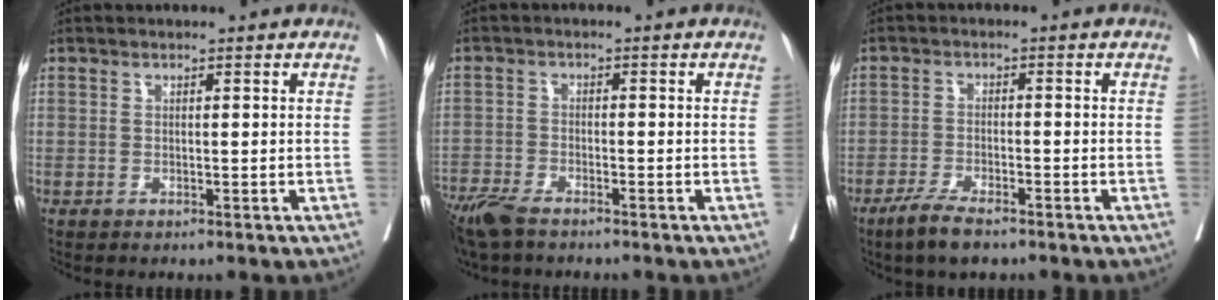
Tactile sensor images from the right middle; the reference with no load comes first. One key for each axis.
{"total": 7.3, "fx": -5.8, "fy": 1.9, "fz": 3.9, "tx": -0.076, "ty": -0.017, "tz": -0.110}
{"total": 5.3, "fx": -4.0, "fy": 1.1, "fz": 3.4, "tx": -0.067, "ty": -0.008, "tz": -0.071}